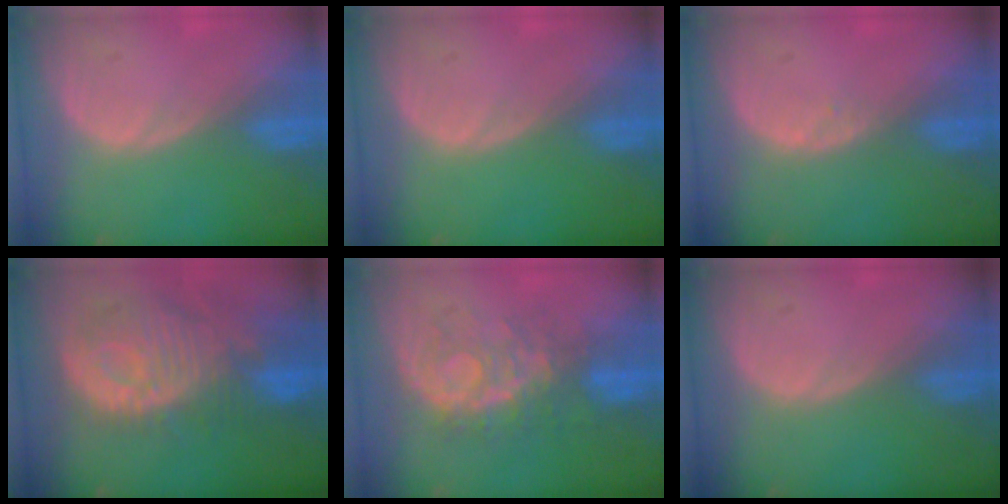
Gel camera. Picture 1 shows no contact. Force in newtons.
{"total": 0.0}
{"total": 0.7, "press": 0.5, "slide": 0.5}
{"total": 12.6, "press": 11.2, "slide": 5.8}
{"total": 7.6, "press": 7.5, "slide": 1.5}
{"total": 0.0}